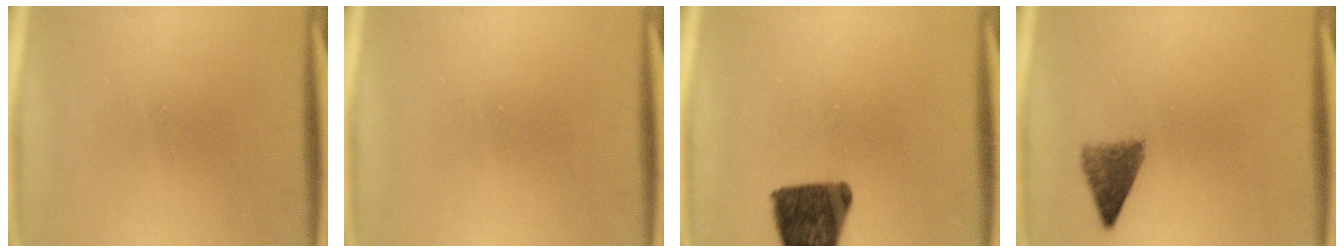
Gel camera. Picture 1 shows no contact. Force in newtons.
{"total": 0.0}
{"total": 12.6}
{"total": 3.9}